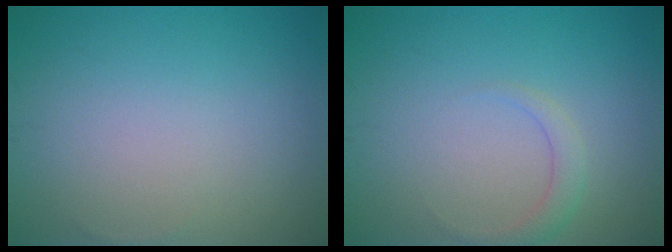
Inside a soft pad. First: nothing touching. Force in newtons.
{"total": 1.6, "press": 1.6, "slide": 0.1}